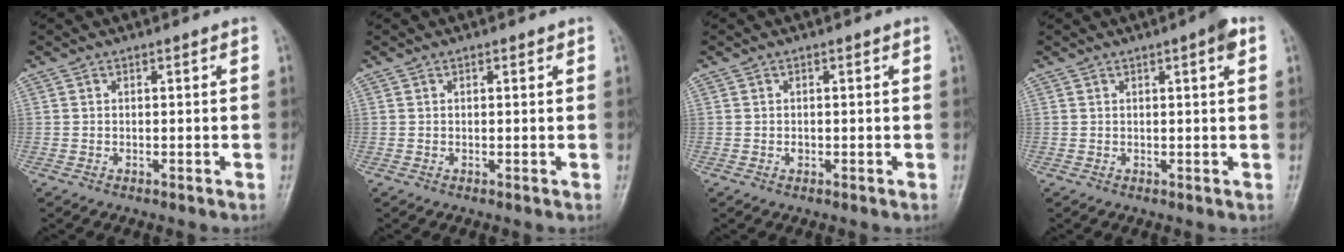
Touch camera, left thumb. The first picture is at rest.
{"total": 0.7, "force": [0.4, 0.3, 0.5], "torque": [-0.007, -0.001, 0.004]}
{"total": 0.7, "force": [-0.1, 0.6, 0.4], "torque": [-0.003, 0.001, -0.003]}
{"total": 3.0, "force": [1.3, 0.4, 2.6], "torque": [-0.036, -0.001, 0.016]}